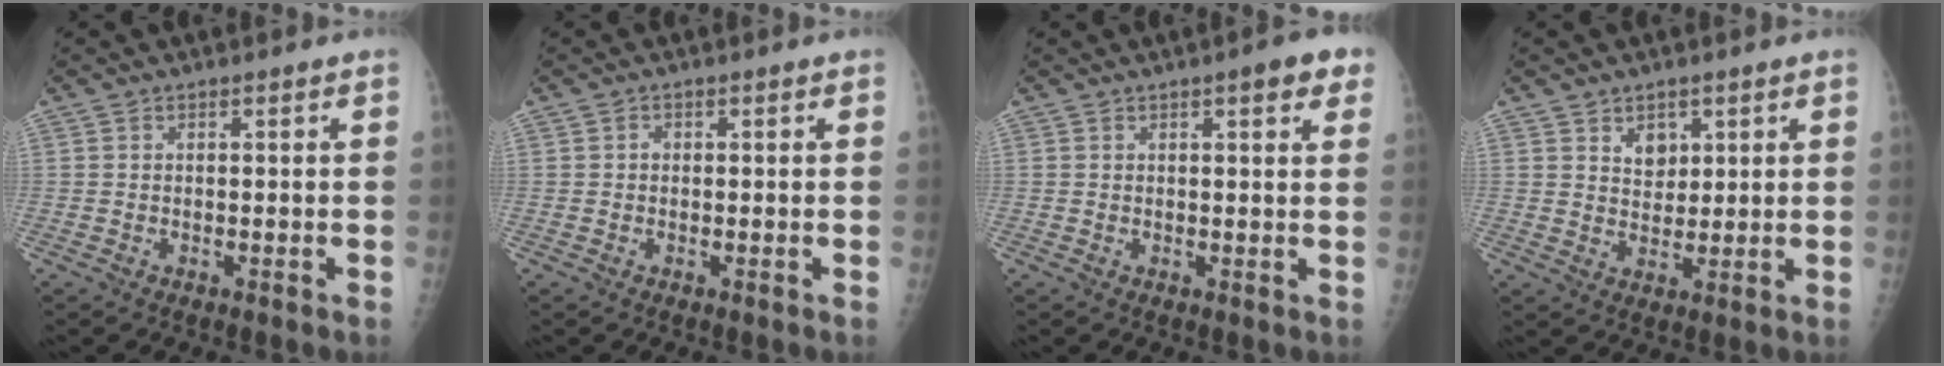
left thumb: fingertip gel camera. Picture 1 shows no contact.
{"total": 0.9, "force": [0.1, 0.8, 0.4], "torque": [0.000, 0.003, -0.001]}
{"total": 5.1, "force": [2.7, 1.4, 4.1], "torque": [-0.039, -0.005, 0.027]}
{"total": 4.2, "force": [2.1, 3.0, 1.9], "torque": [-0.010, -0.017, 0.040]}